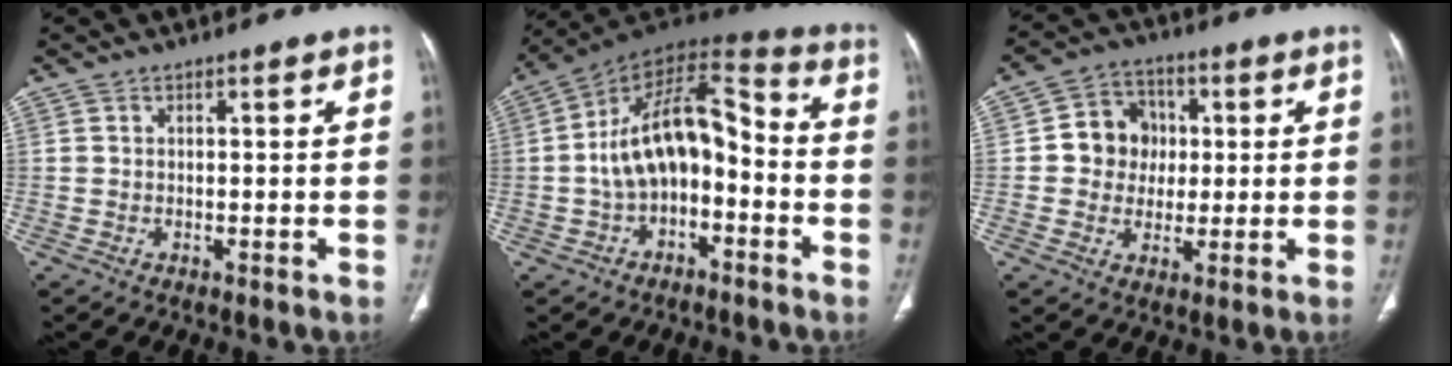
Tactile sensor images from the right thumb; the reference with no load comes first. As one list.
[{"total": 16.9, "force": [-2.4, 9.8, 13.6], "torque": [-0.203, 0.064, -0.047]}, {"total": 9.0, "force": [0.6, 8.1, 3.9], "torque": [-0.015, 0.011, 0.002]}]